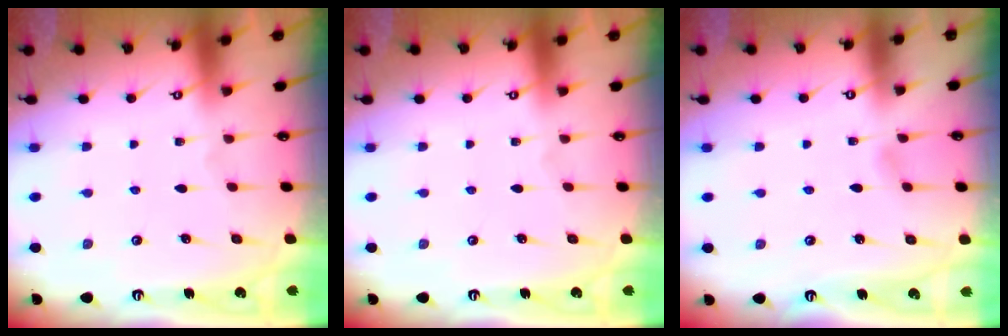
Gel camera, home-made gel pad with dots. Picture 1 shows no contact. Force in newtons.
{"total": 0.0}
{"total": 2.0, "press": 2.0, "slide": 0.2}